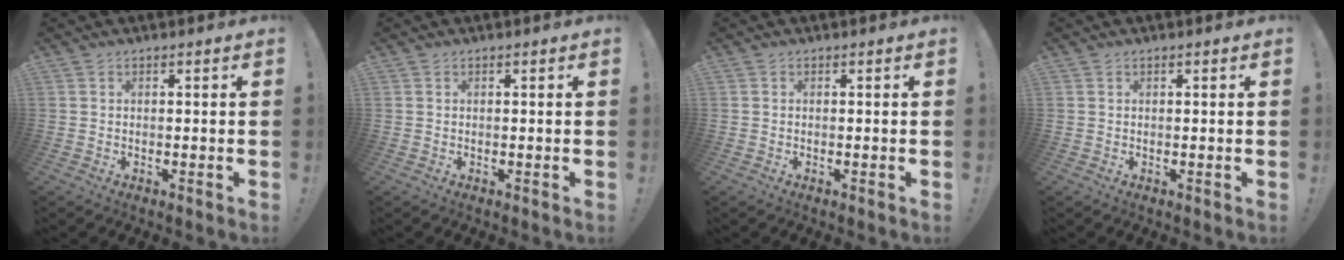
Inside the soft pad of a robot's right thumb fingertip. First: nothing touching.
{"total": 0.0}
{"total": 0.0}
{"total": 0.0}